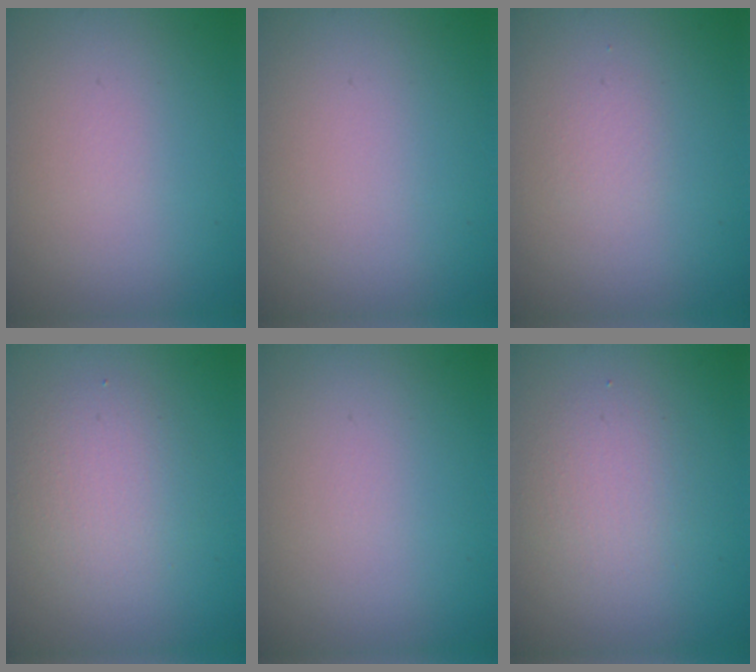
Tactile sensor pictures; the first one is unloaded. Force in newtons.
{"total": 0.0}
{"total": 0.7, "press": 0.7, "slide": 0.0}
{"total": 2.8, "press": 2.8, "slide": 0.2}
{"total": 0.0}
{"total": 2.4, "press": 2.4, "slide": 0.0}